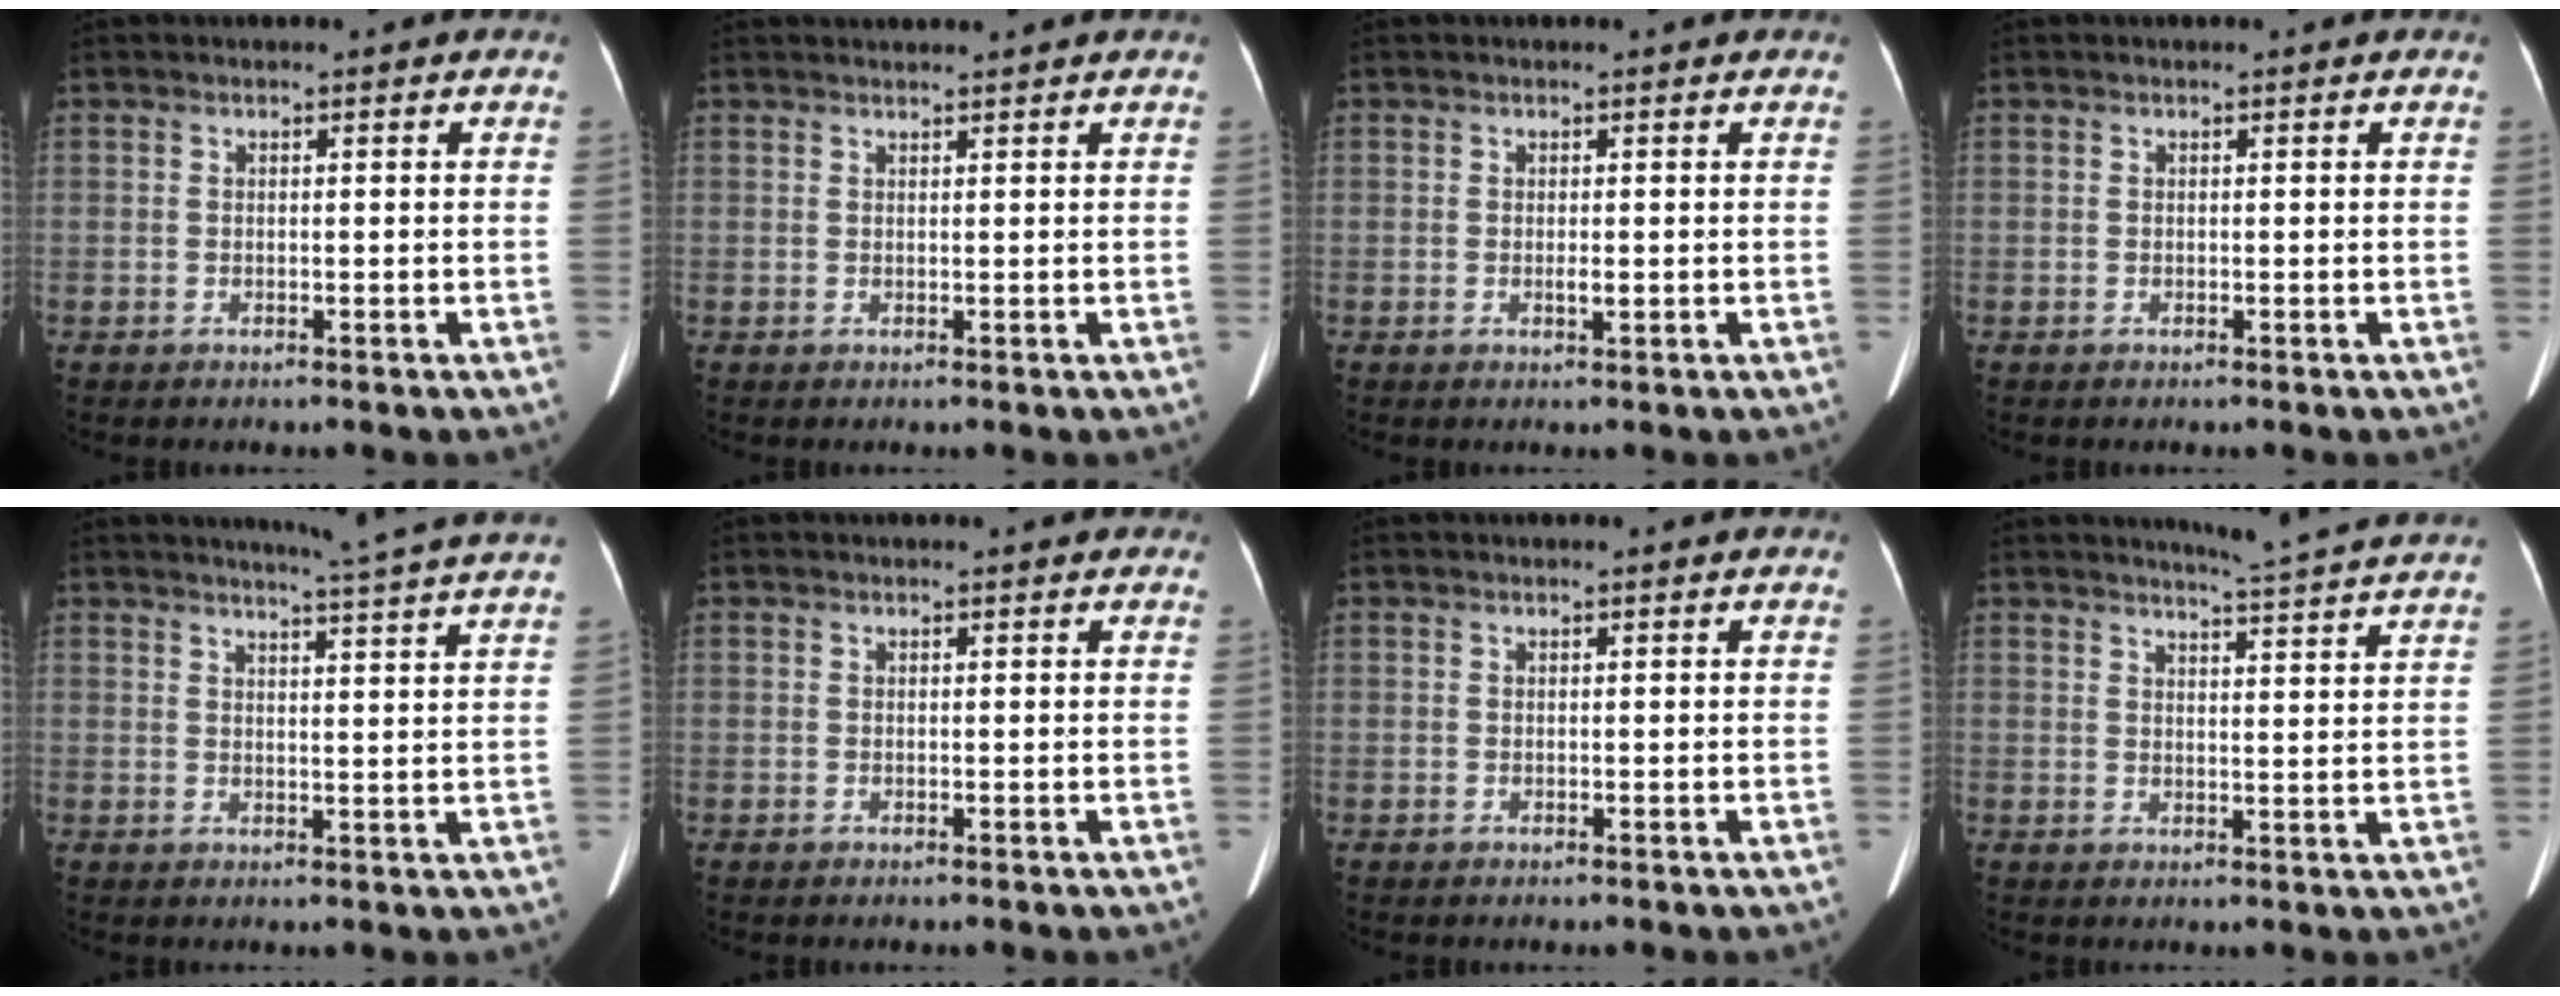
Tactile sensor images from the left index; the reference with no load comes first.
{"total": 3.2, "force": [3.1, -0.1, 0.7], "torque": [-0.008, 0.026, 0.045]}
{"total": 0.9, "force": [0.0, 0.2, 0.9], "torque": [-0.015, -0.001, -0.001]}
{"total": 0.0}
{"total": 9.9, "force": [9.0, -1.8, 3.8], "torque": [-0.055, -0.023, 0.097]}
{"total": 1.0, "force": [0.8, 0.6, 0.3], "torque": [-0.005, 0.007, 0.001]}
{"total": 0.0}
{"total": 10.2, "force": [9.7, -1.4, 3.0], "torque": [-0.050, -0.024, 0.108]}